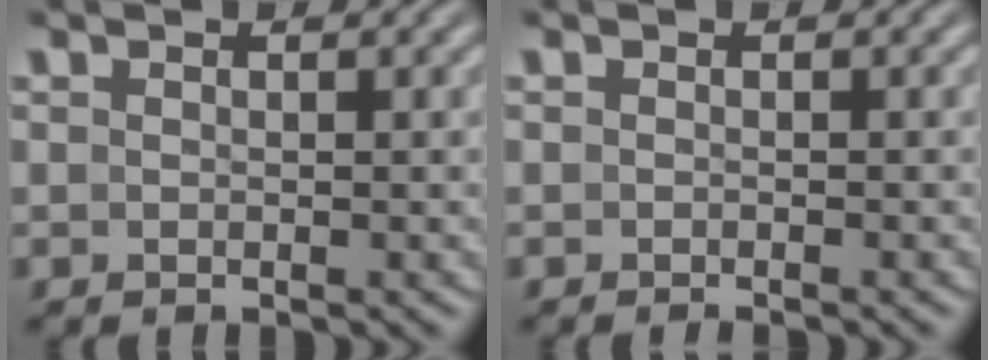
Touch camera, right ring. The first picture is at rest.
{"total": 1.0, "force": [-0.9, -0.2, 0.1], "torque": [-0.002, 0.000, -0.015]}